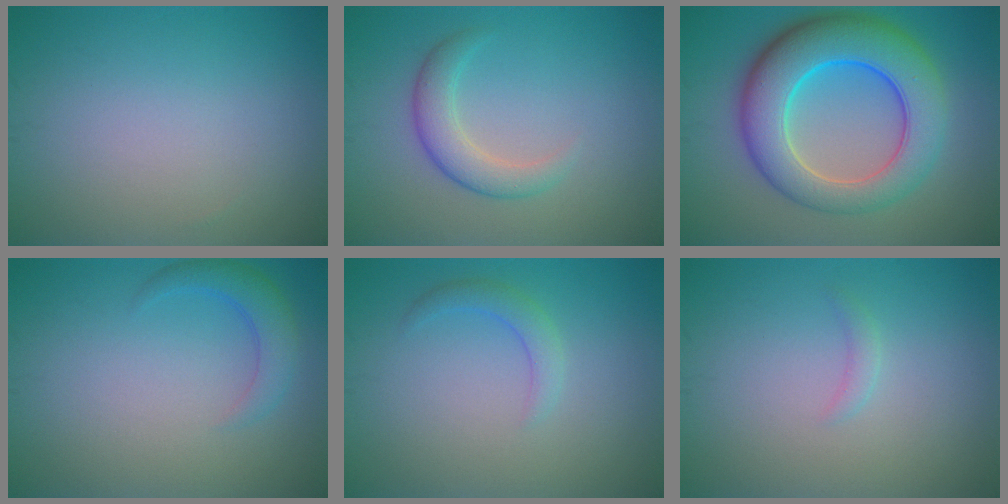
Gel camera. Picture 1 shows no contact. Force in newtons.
{"total": 3.0, "press": 3.0, "slide": 0.1}
{"total": 10.5, "press": 10.5, "slide": 0.3}
{"total": 2.7, "press": 2.6, "slide": 0.3}
{"total": 1.7, "press": 1.7, "slide": 0.1}
{"total": 0.8, "press": 0.8, "slide": 0.1}